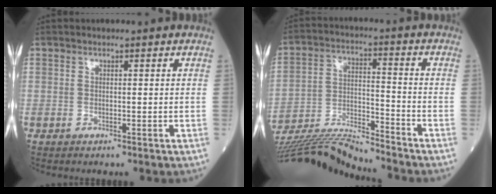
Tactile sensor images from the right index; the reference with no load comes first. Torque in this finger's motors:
{"motor_torque": [-0.01, -0.31, 0.16, 0.09]}